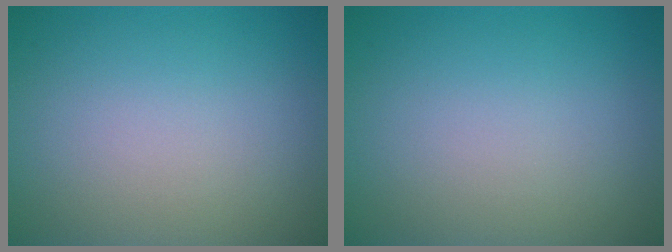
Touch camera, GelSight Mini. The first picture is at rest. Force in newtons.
{"total": 0.0}